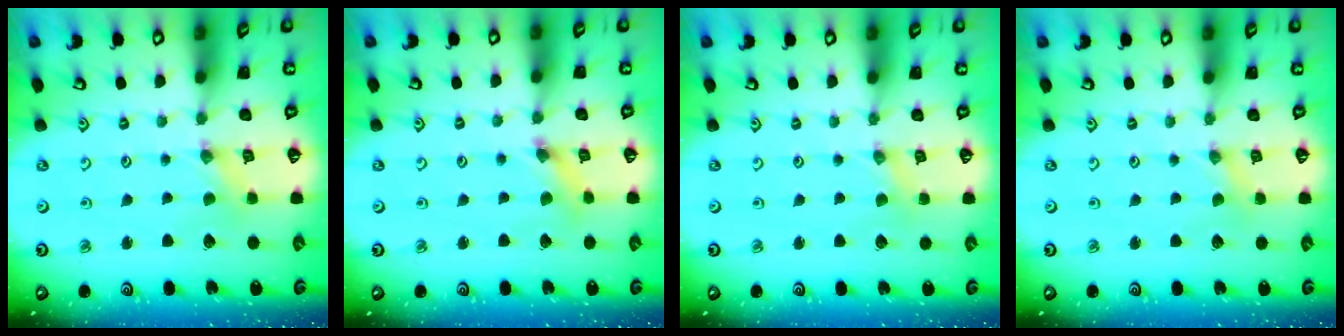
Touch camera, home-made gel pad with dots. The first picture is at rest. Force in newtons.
{"total": 3.0, "press": 3.0, "slide": 0.2}
{"total": 1.0, "press": 1.0, "slide": 0.2}
{"total": 0.0}